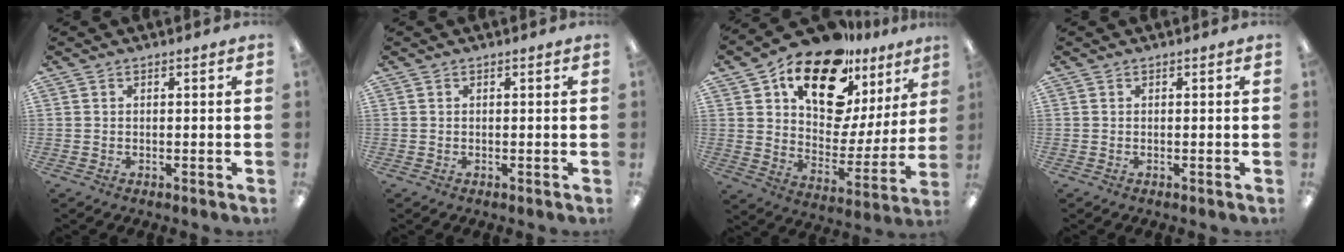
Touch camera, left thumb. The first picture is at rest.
{"total": 0.0}
{"total": 19.9, "force": [14.4, 9.3, 10.1], "torque": [-0.176, -0.096, 0.253]}
{"total": 0.0}